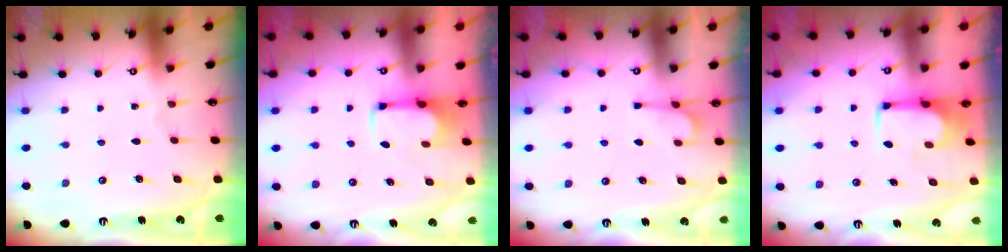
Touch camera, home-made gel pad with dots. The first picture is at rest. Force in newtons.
{"total": 2.5, "press": 2.3, "slide": 0.9}
{"total": 4.6, "press": 4.5, "slide": 1.3}
{"total": 1.0, "press": 1.0, "slide": 0.1}